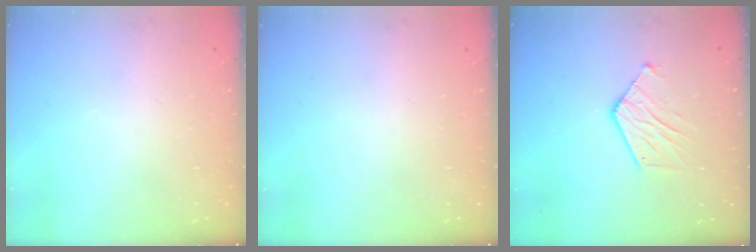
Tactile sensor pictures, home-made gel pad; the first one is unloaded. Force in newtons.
{"total": 0.0}
{"total": 9.6, "press": 9.6, "slide": 0.7}